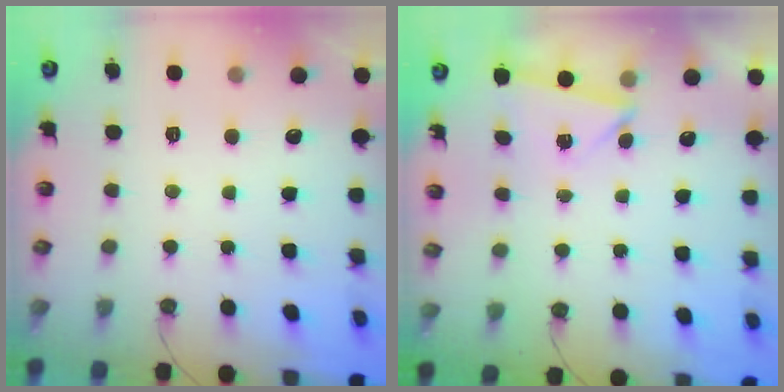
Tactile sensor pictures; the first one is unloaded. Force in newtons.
{"total": 2.0, "press": 1.9, "slide": 0.7}